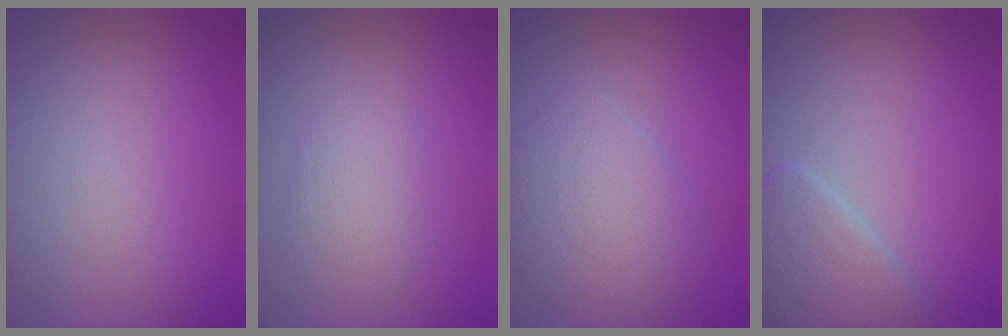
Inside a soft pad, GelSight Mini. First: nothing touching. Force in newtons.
{"total": 2.1, "press": 2.1, "slide": 0.0}
{"total": 3.7, "press": 3.7, "slide": 0.2}
{"total": 3.3, "press": 3.3, "slide": 0.2}